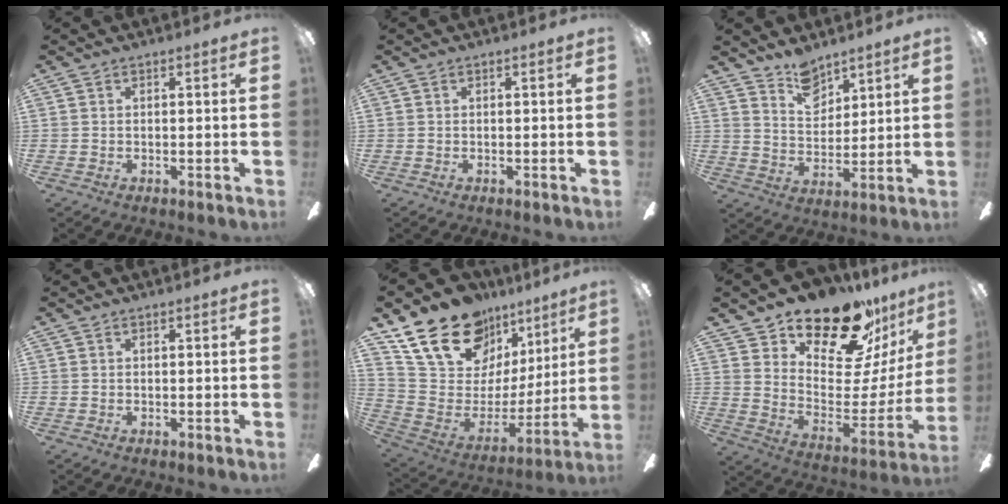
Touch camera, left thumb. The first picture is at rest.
{"total": 0.0}
{"total": 9.1, "force": [7.2, 5.0, 2.4], "torque": [-0.026, -0.044, 0.134]}
{"total": 0.0}
{"total": 22.1, "force": [15.6, 12.3, 9.6], "torque": [-0.176, -0.089, 0.292]}
{"total": 22.3, "force": [18.0, 8.8, 9.7], "torque": [-0.133, -0.139, 0.308]}